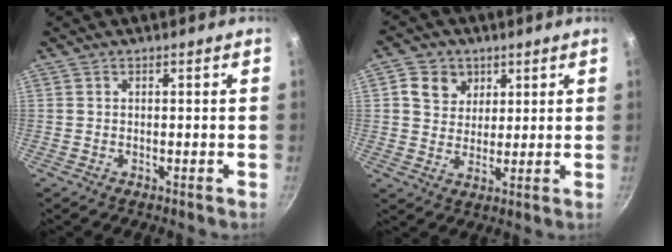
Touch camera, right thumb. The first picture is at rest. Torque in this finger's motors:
{"motor_torque": [-0.48, 0.61, -0.29, 0.27, 0.13]}